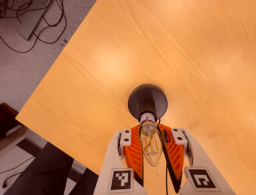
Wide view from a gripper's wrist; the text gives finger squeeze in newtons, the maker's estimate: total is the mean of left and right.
{"total": 20.2, "left": 18.1, "right": 22.2}